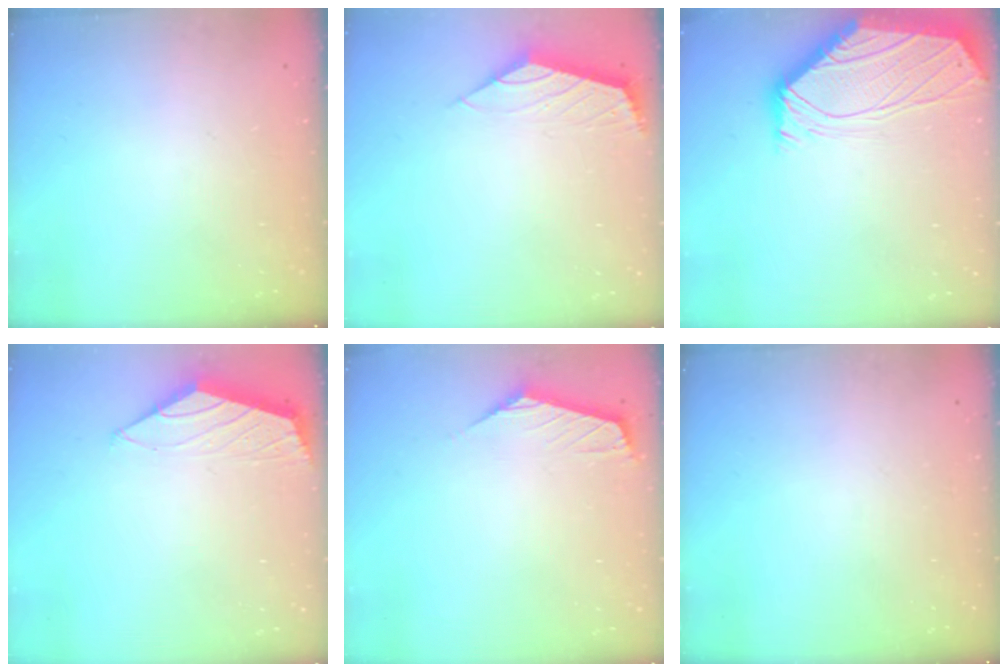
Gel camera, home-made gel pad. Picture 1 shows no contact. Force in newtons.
{"total": 1.8, "press": 1.7, "slide": 0.4}
{"total": 0.0}
{"total": 1.5, "press": 1.4, "slide": 0.5}
{"total": 0.9, "press": 0.9, "slide": 0.2}
{"total": 0.0}